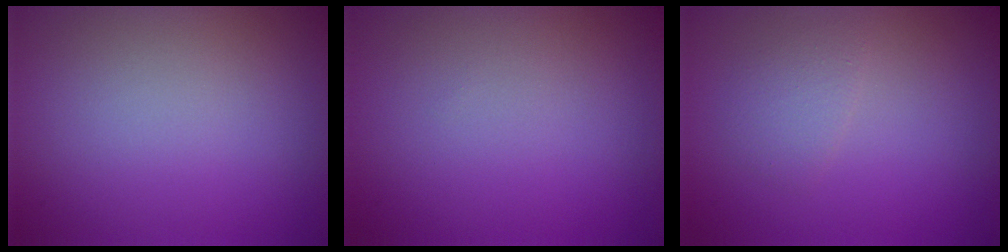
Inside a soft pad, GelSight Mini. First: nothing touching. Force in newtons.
{"total": 0.0}
{"total": 1.5, "press": 1.5, "slide": 0.0}